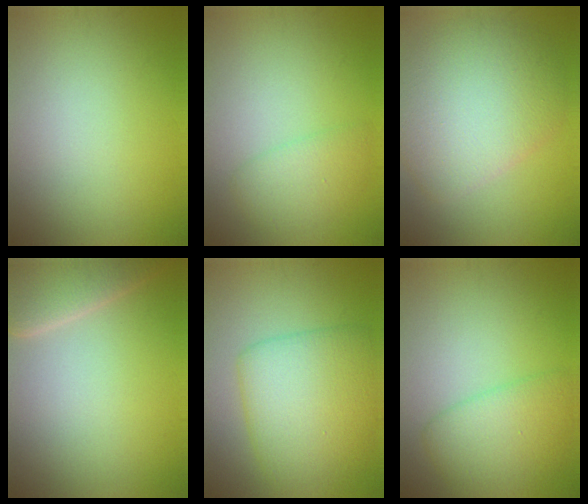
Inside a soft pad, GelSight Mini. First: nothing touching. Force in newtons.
{"total": 2.2, "press": 2.2, "slide": 0.1}
{"total": 7.5, "press": 7.5, "slide": 0.2}
{"total": 4.3, "press": 4.3, "slide": 0.4}
{"total": 6.8, "press": 6.8, "slide": 0.1}
{"total": 3.9, "press": 3.9, "slide": 0.2}